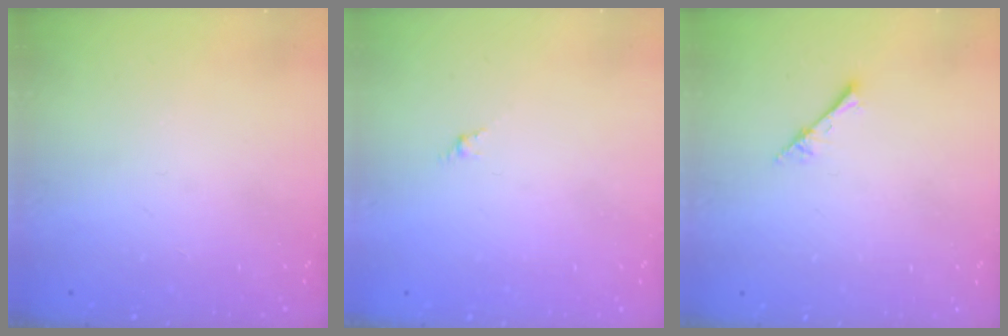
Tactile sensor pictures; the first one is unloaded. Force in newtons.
{"total": 1.1, "press": 1.0, "slide": 0.5}
{"total": 2.6, "press": 2.6, "slide": 0.3}